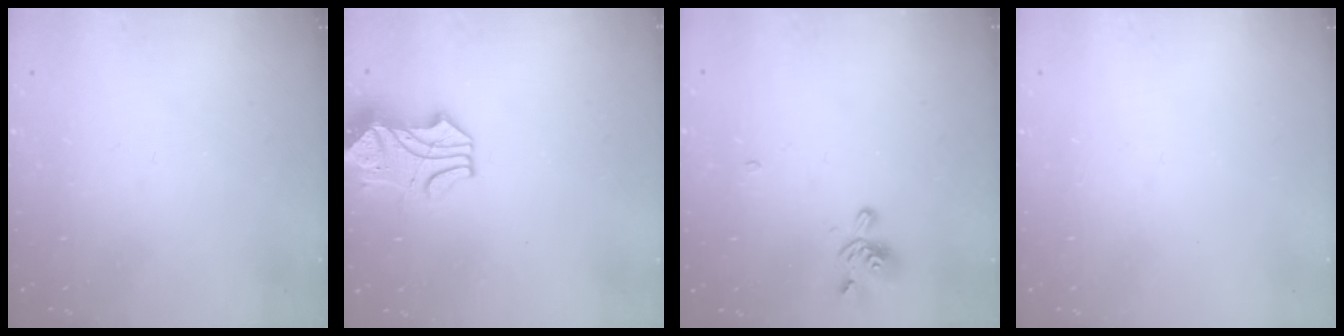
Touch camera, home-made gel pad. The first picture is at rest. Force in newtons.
{"total": 2.2, "press": 1.9, "slide": 1.1}
{"total": 1.1, "press": 0.1, "slide": 1.1}
{"total": 0.0}